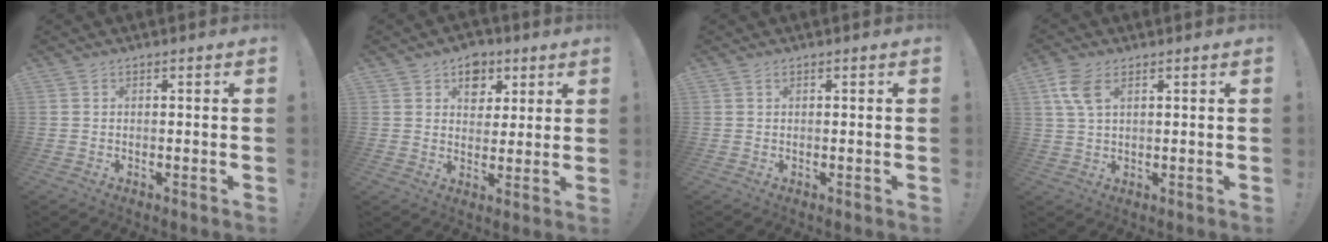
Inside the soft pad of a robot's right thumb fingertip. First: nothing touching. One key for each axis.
{"total": 8.6, "fx": 4.4, "fy": 6.9, "fz": 2.7, "tx": -0.026, "ty": -0.026, "tz": 0.085}
{"total": 0.0}
{"total": 6.6, "fx": 2.7, "fy": 3.5, "fz": 4.9, "tx": -0.105, "ty": -0.004, "tz": 0.051}